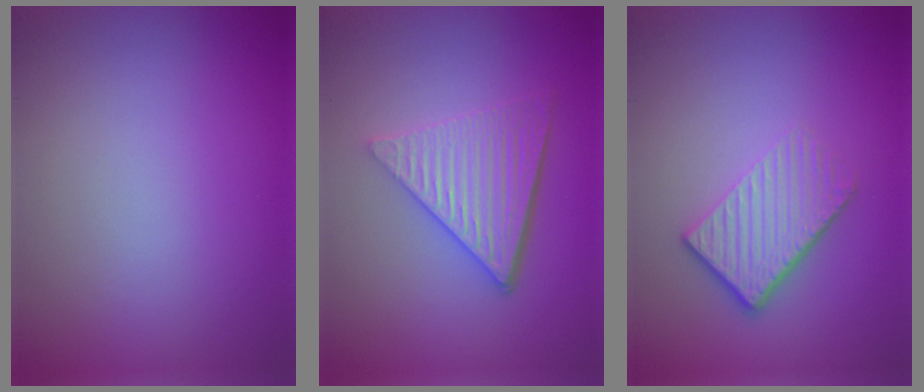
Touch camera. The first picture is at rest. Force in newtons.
{"total": 5.4, "press": 3.8, "slide": 3.8}
{"total": 4.3, "press": 2.9, "slide": 3.2}